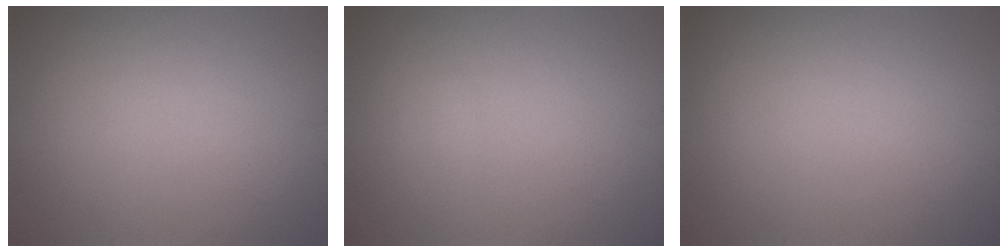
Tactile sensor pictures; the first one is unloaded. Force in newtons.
{"total": 0.5, "press": 0.5, "slide": 0.0}
{"total": 0.0}